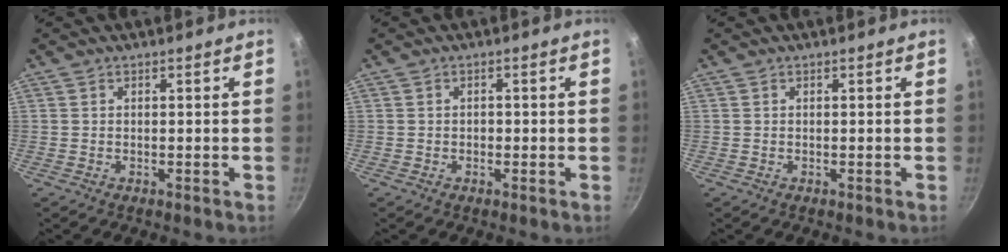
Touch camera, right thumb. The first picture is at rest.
{"total": 1.0, "force": [-0.2, 0.8, 0.5], "torque": [-0.008, 0.003, -0.004]}
{"total": 0.0}